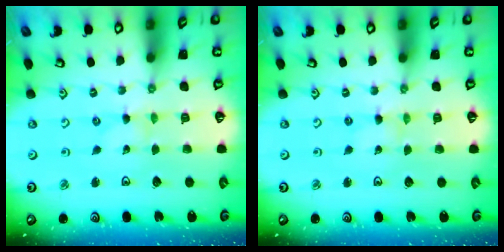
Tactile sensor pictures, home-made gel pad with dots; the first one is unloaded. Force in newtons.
{"total": 0.0}